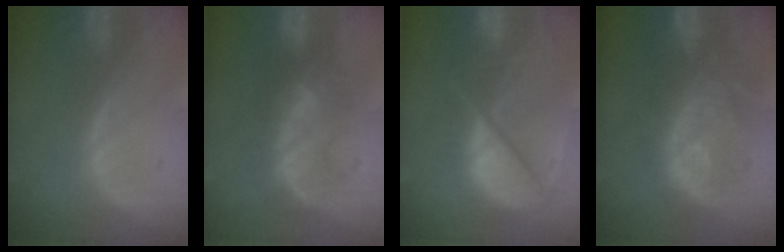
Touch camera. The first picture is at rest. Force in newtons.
{"total": 8.3, "press": 7.7, "slide": 3.1}
{"total": 11.4, "press": 9.4, "slide": 6.4}
{"total": 10.2, "press": 10.1, "slide": 1.7}